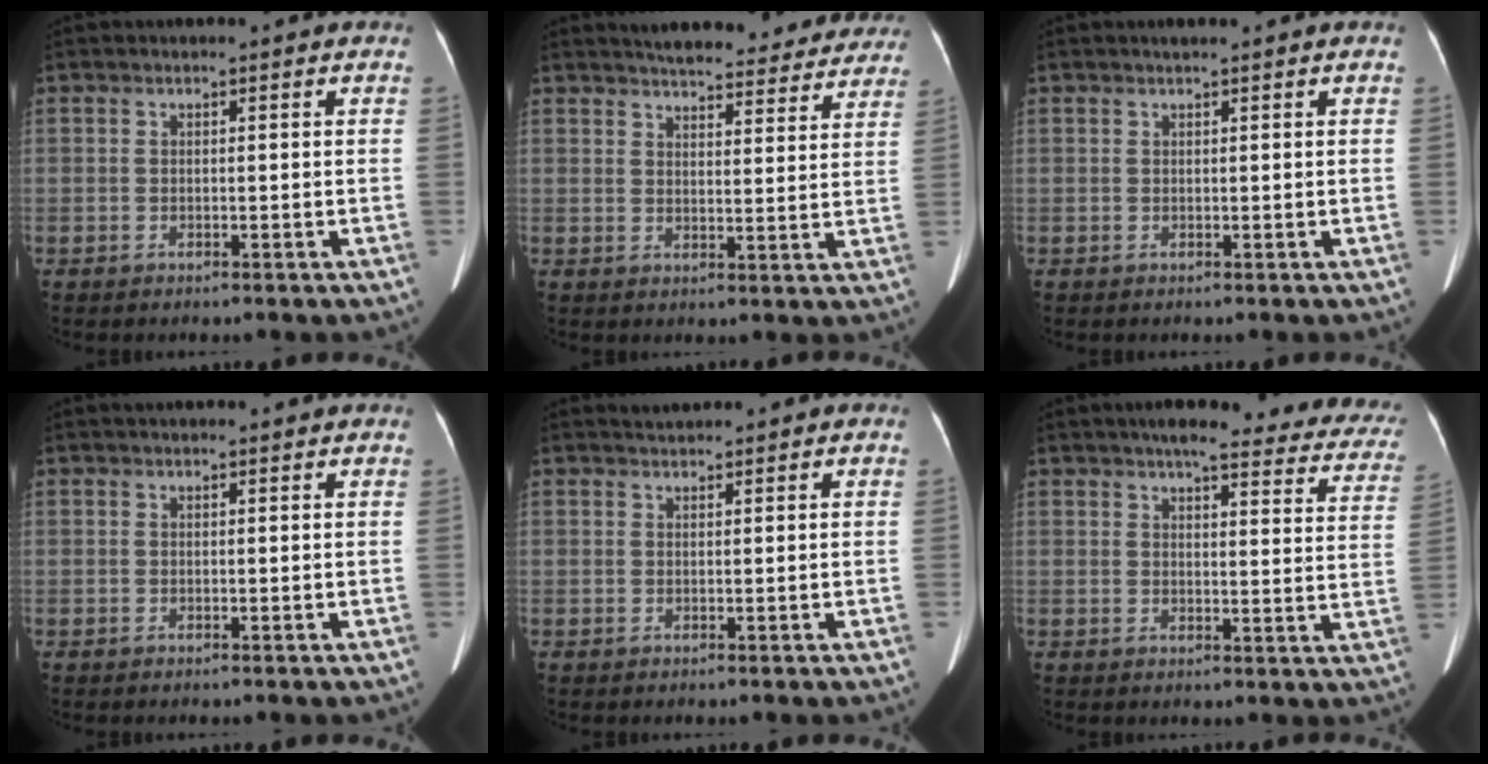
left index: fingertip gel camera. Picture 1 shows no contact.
{"total": 20.7, "force": [19.1, 4.7, 6.5], "torque": [-0.083, -0.013, 0.223]}
{"total": 0.9, "force": [0.7, 0.0, 0.6], "torque": [-0.012, 0.007, 0.013]}
{"total": 4.8, "force": [4.5, 0.5, 1.6], "torque": [-0.019, 0.030, 0.051]}
{"total": 1.1, "force": [1.1, -0.1, -0.1], "torque": [-0.007, 0.008, 0.025]}
{"total": 22.3, "force": [19.5, 4.4, 10.0], "torque": [-0.111, -0.023, 0.206]}